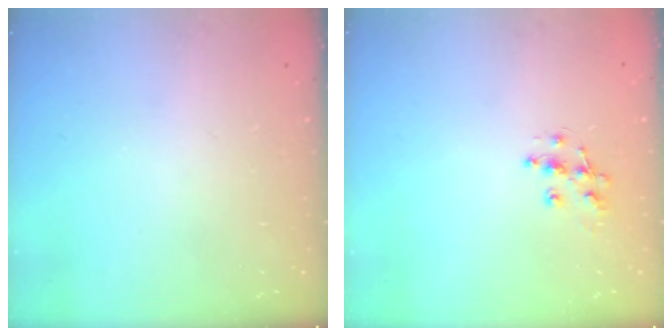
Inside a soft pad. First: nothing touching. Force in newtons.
{"total": 8.5, "press": 8.4, "slide": 0.6}